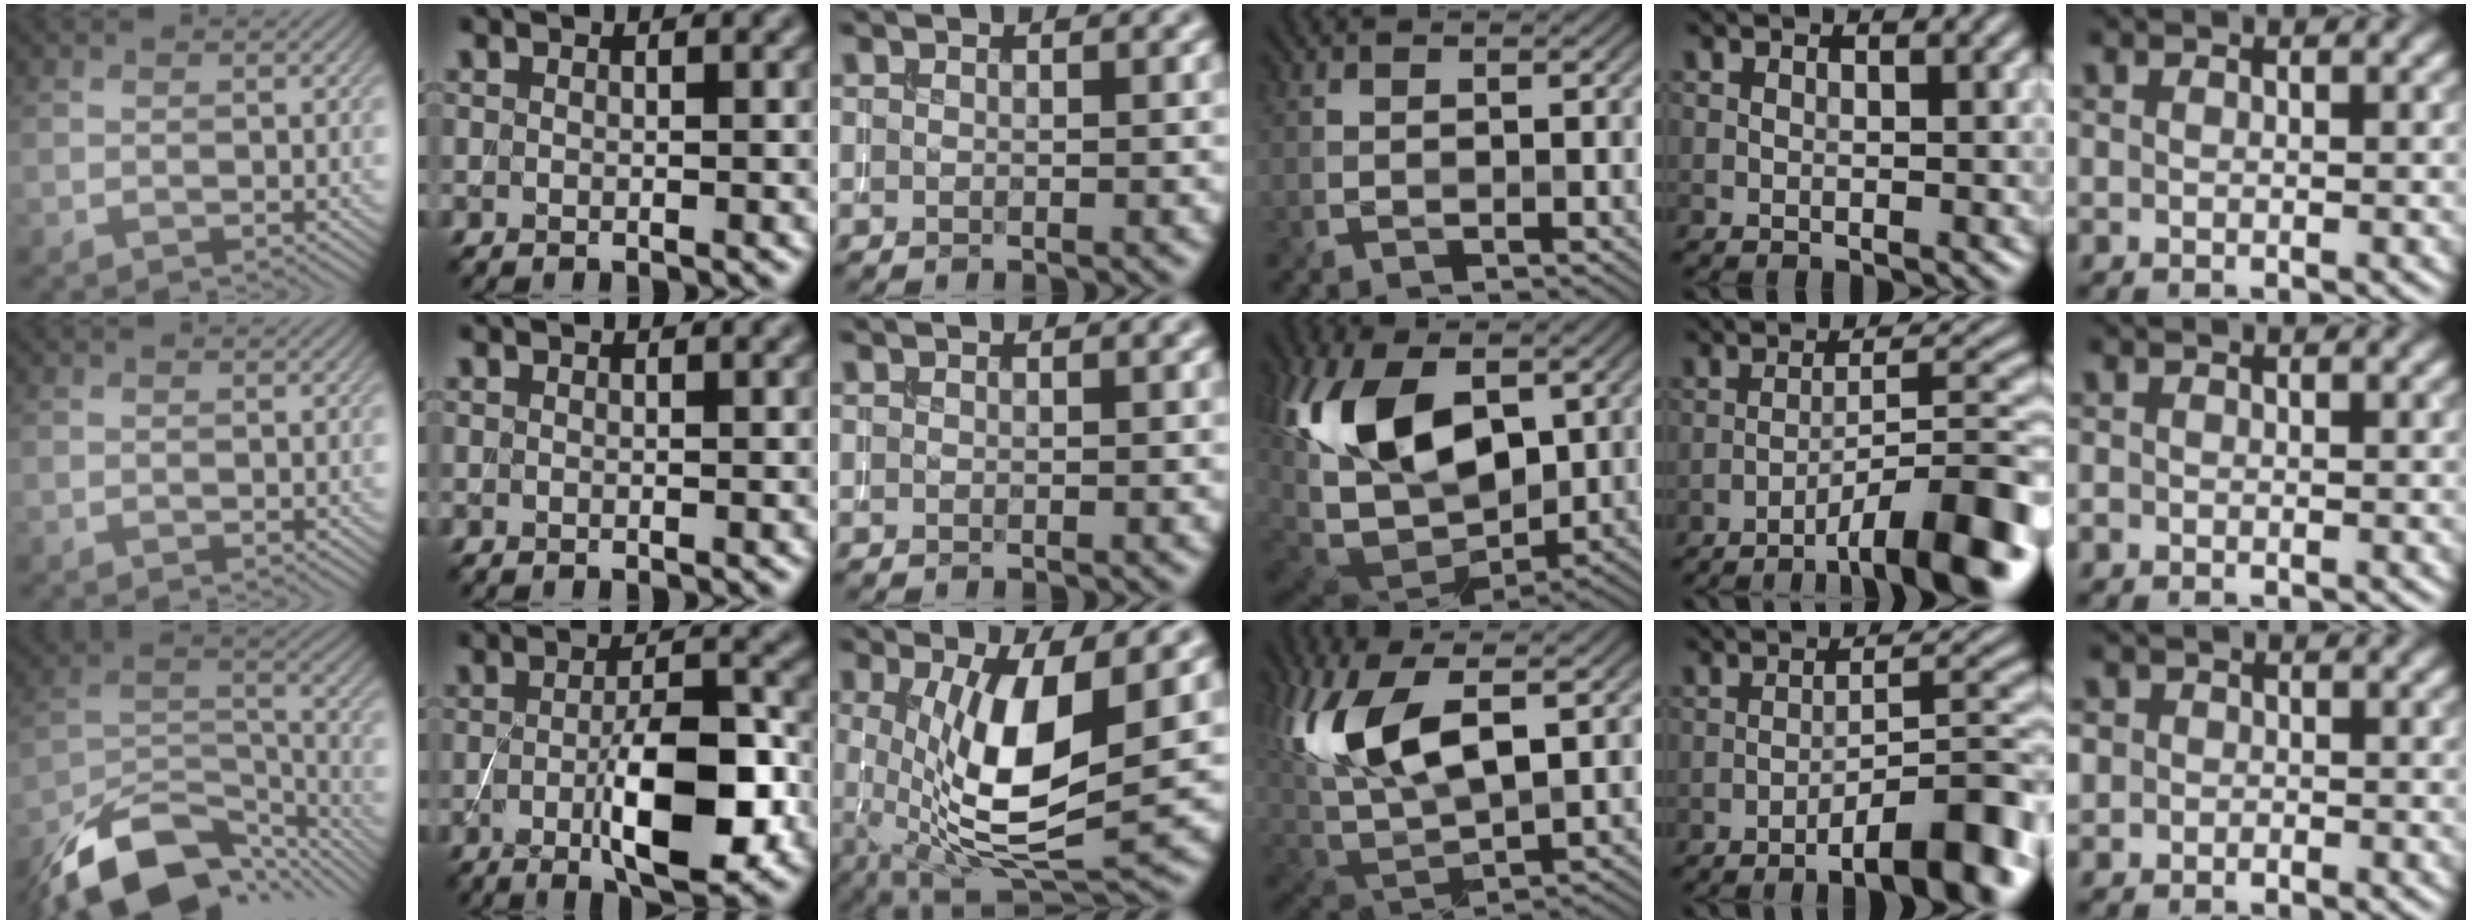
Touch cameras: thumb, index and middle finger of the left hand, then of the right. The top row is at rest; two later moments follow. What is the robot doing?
{"motion": "extract", "object": "backpack"}